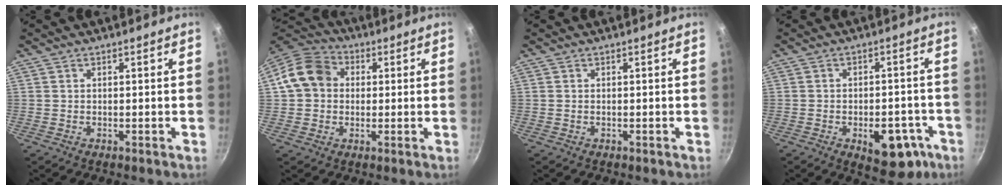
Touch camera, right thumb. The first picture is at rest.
{"total": 10.7, "force": [1.4, 9.0, 5.6], "torque": [-0.072, 0.024, 0.006]}
{"total": 0.0}
{"total": 7.9, "force": [-3.2, 4.3, 5.8], "torque": [-0.041, 0.016, -0.030]}